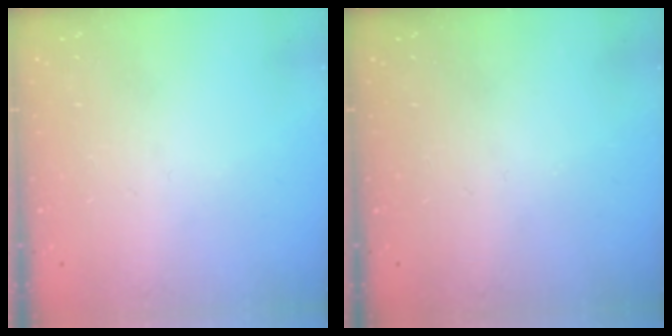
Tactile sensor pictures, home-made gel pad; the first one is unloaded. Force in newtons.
{"total": 0.0}